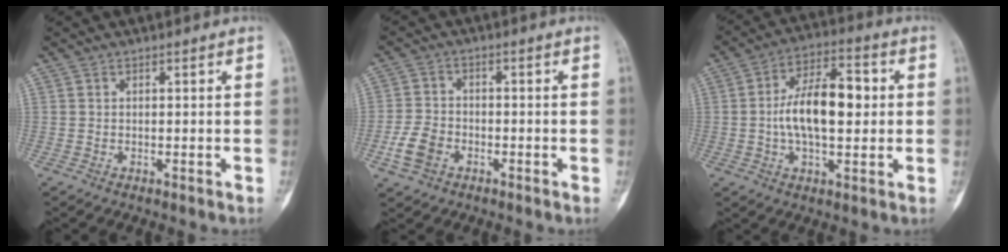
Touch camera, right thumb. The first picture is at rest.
{"total": 6.0, "force": [-2.6, 4.3, 3.4], "torque": [-0.066, 0.014, -0.050]}
{"total": 13.5, "force": [0.7, 6.5, 11.8], "torque": [-0.190, 0.018, 0.005]}